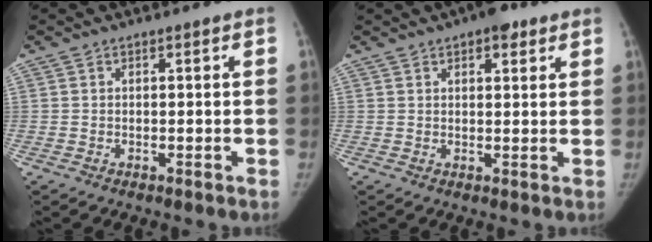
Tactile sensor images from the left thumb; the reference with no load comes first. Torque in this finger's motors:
{"motor_torque": [0.38, -0.34, 0.50, -0.41, 0.14]}